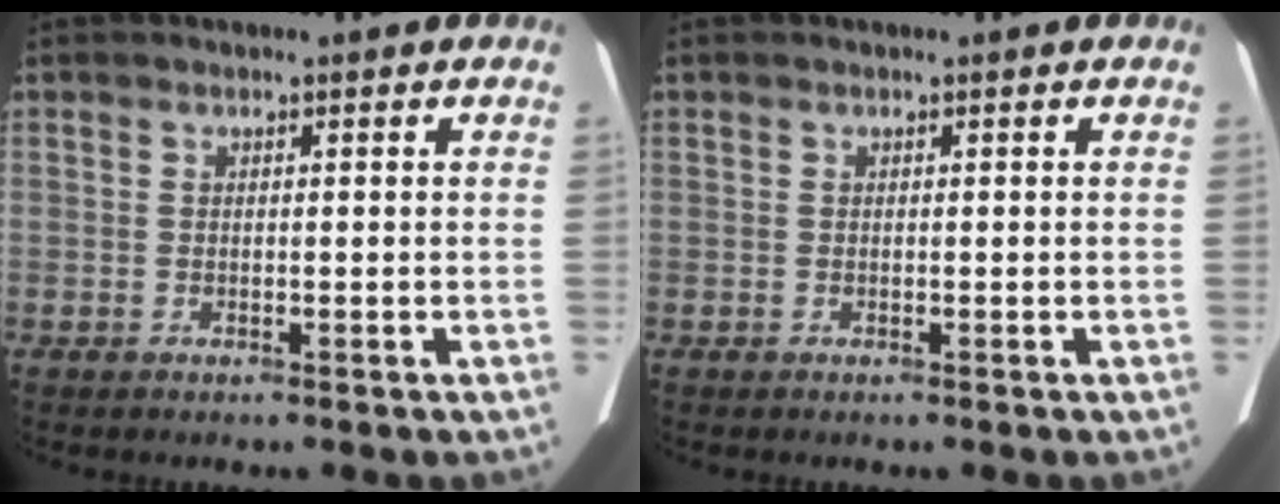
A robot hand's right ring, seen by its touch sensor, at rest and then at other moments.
{"total": 0.0}